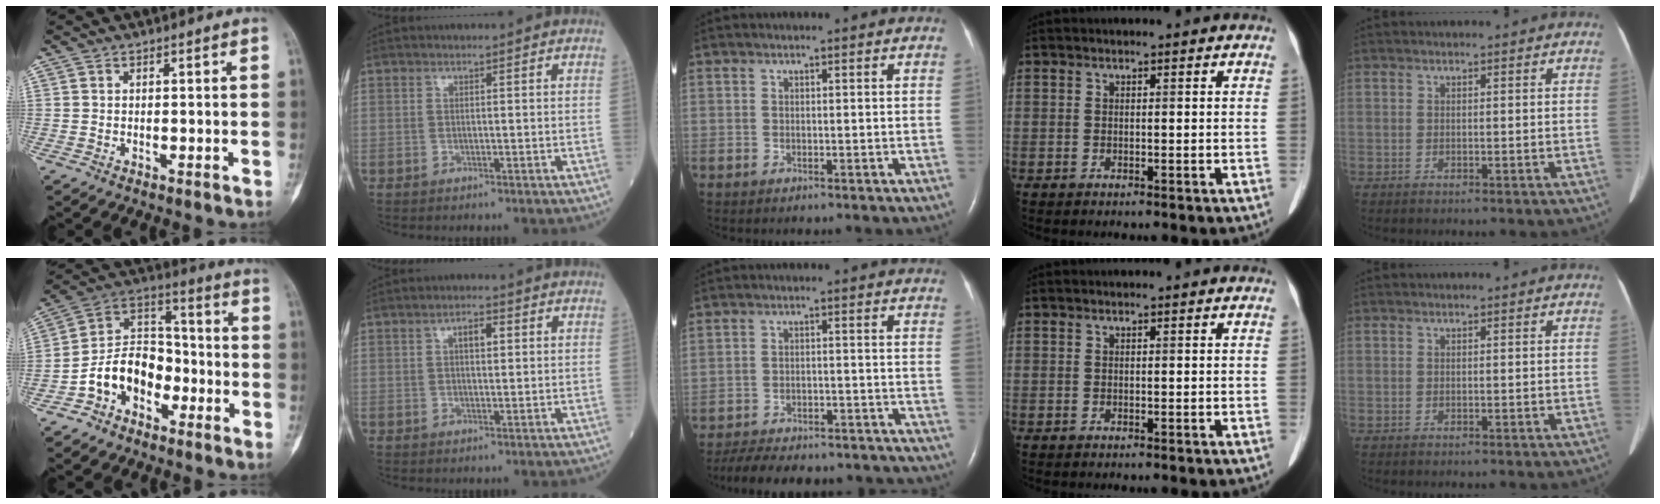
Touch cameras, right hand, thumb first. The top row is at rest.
{"thumb": {"total": 12.3, "force": [-5.1, 8.7, 7.0], "torque": [-0.097, 0.064, -0.101]}, "index": {"total": 3.1, "force": [0.9, 1.2, 2.7], "torque": [-0.048, 0.005, 0.014]}, "middle": {"total": 20.6, "force": [-18.6, 5.4, 7.0], "torque": [-0.130, -0.007, -0.240]}}